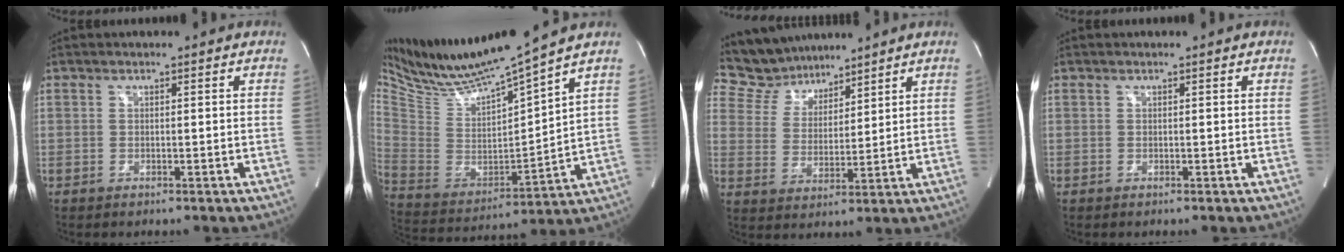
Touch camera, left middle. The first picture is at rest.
{"total": 17.2, "force": [15.2, -0.7, 8.0], "torque": [-0.167, -0.025, 0.290]}
{"total": 8.6, "force": [8.1, 2.8, 0.5], "torque": [-0.025, 0.018, 0.166]}
{"total": 0.0}